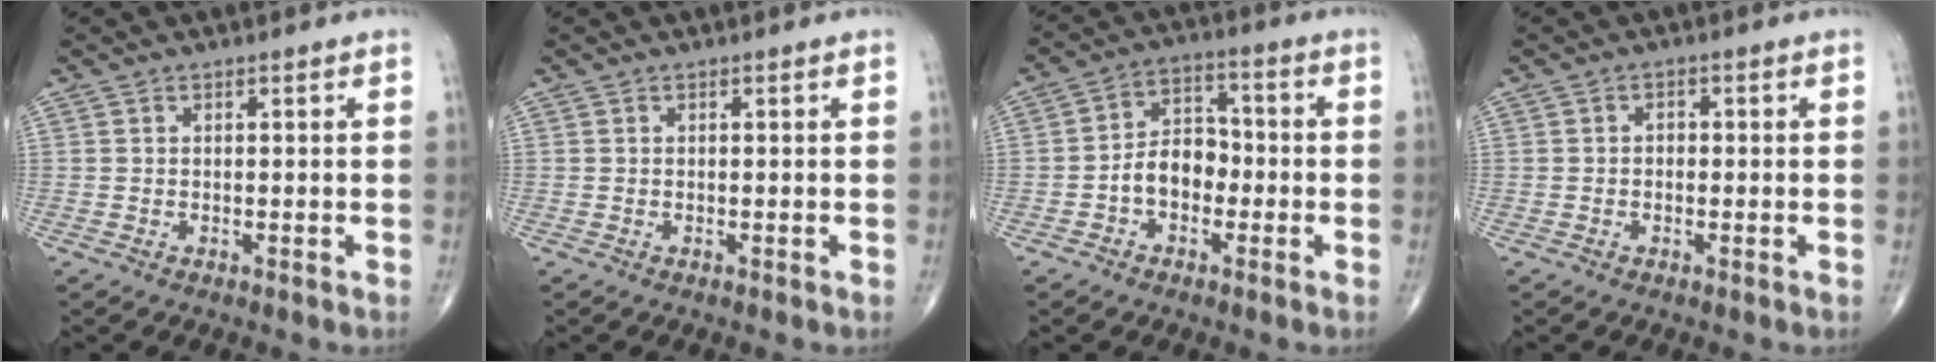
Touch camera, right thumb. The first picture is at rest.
{"total": 0.0}
{"total": 7.8, "force": [-2.1, 5.5, 5.1], "torque": [-0.063, 0.034, -0.050]}
{"total": 1.3, "force": [-0.2, 1.0, 0.8], "torque": [-0.007, 0.006, -0.007]}